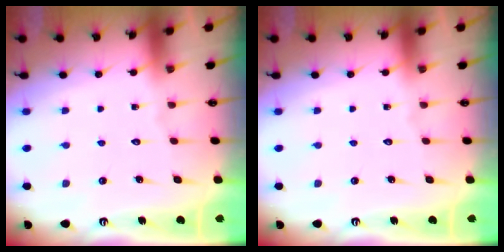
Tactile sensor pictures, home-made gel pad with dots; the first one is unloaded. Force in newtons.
{"total": 0.0}